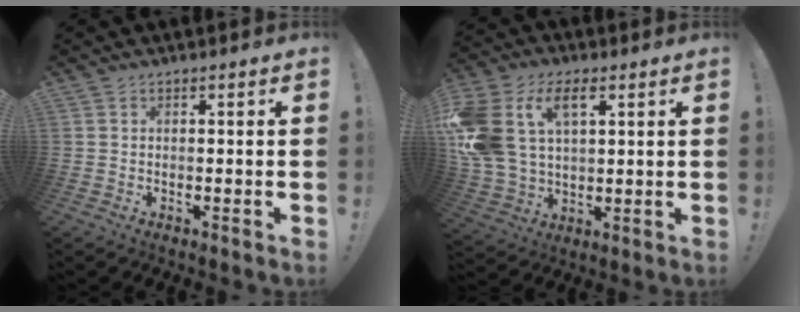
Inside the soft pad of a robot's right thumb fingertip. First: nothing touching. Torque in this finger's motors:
{"motor_torque": [1.64, 1.79, 1.61, 0.10, 0.35]}